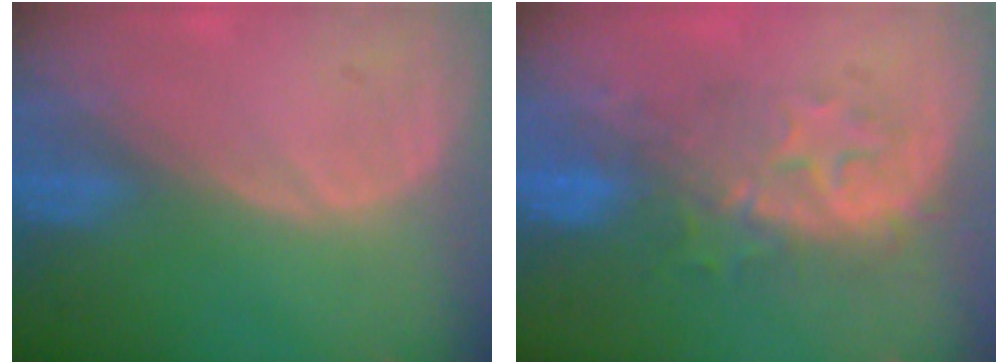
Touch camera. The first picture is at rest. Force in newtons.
{"total": 7.9, "press": 7.7, "slide": 1.7}